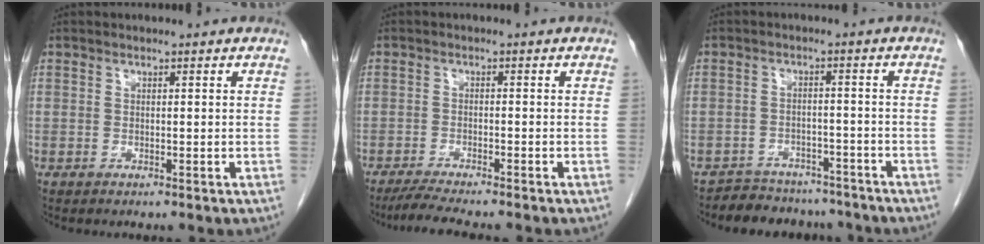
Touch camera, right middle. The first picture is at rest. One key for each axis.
{"total": 5.6, "fx": -4.9, "fy": -0.3, "fz": 2.8, "tx": -0.047, "ty": -0.018, "tz": -0.082}
{"total": 8.4, "fx": -7.5, "fy": 3.7, "fz": 0.6, "tx": 0.002, "ty": 0.018, "tz": -0.097}